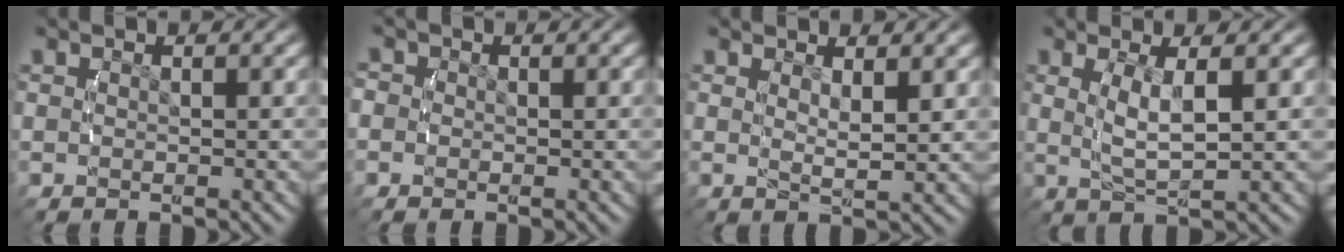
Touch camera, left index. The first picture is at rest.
{"total": 2.8, "force": [-0.1, 2.7, 0.7], "torque": [-0.029, 0.002, -0.015]}
{"total": 1.8, "force": [1.1, 0.2, 1.4], "torque": [-0.025, -0.008, 0.017]}
{"total": 3.6, "force": [0.3, 1.2, 3.4], "torque": [-0.069, -0.007, 0.007]}